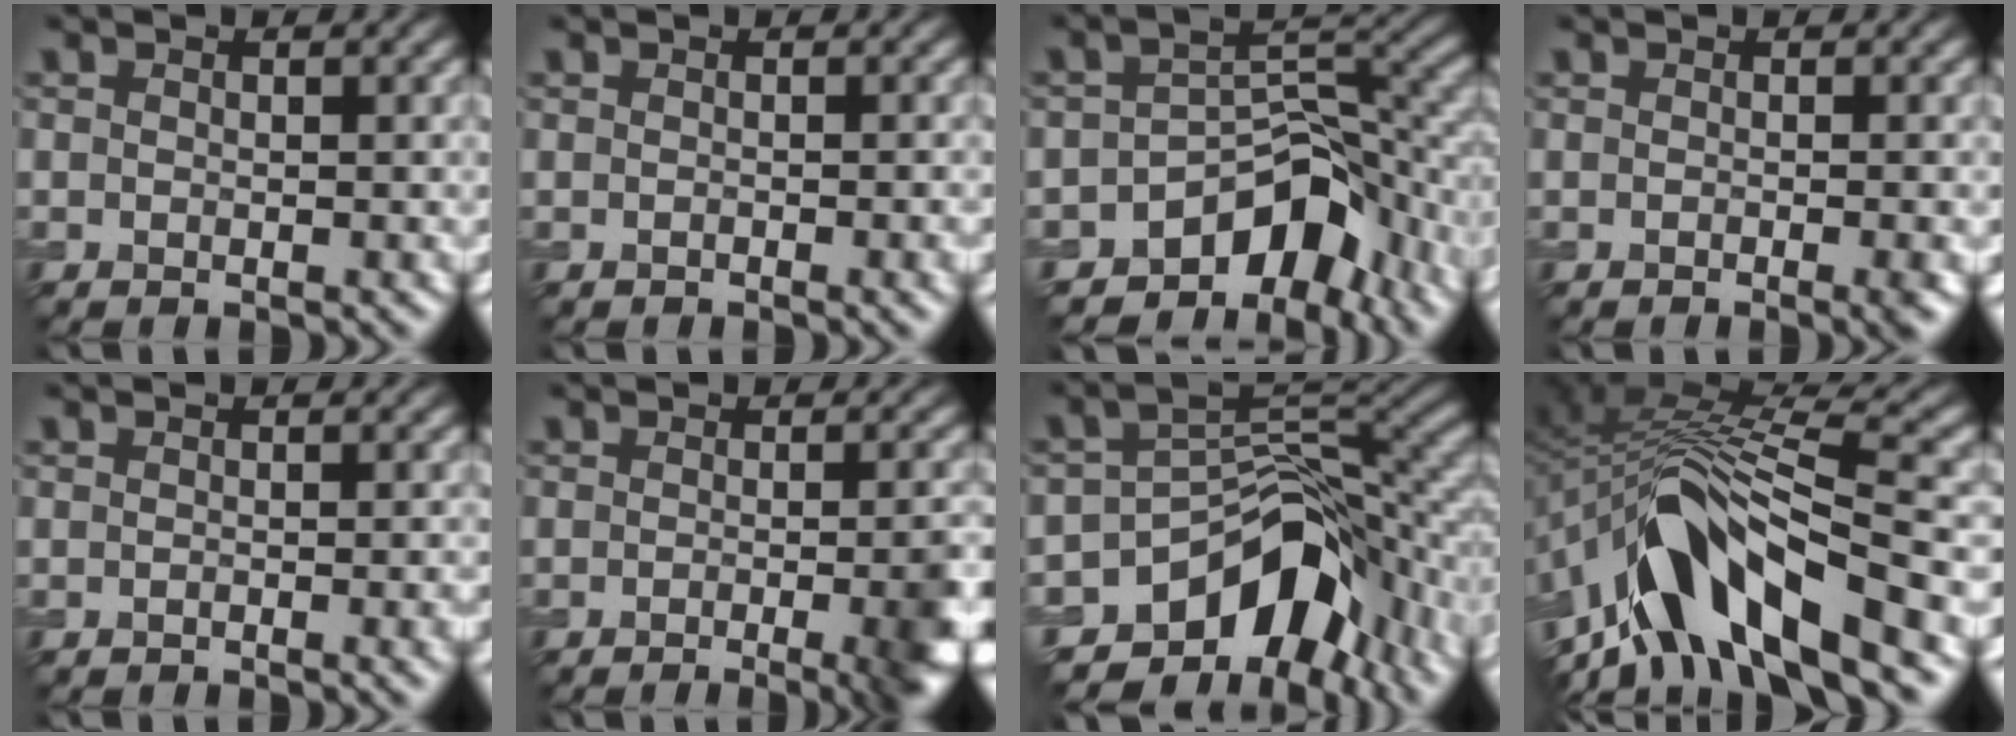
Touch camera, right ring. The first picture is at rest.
{"total": 1.5, "force": [-0.6, 0.5, 1.3], "torque": [-0.016, -0.001, -0.010]}
{"total": 8.9, "force": [-5.8, 4.6, 5.0], "torque": [-0.047, -0.001, -0.102]}
{"total": 1.8, "force": [-0.6, 0.4, 1.6], "torque": [-0.019, -0.003, -0.011]}
{"total": 2.0, "force": [-0.7, 0.6, 1.7], "torque": [-0.020, -0.002, -0.012]}
{"total": 5.7, "force": [-1.9, 1.7, 5.1], "torque": [-0.051, -0.005, -0.020]}
{"total": 11.7, "force": [-6.4, 6.5, 7.3], "torque": [-0.098, -0.006, -0.112]}
{"total": 10.8, "force": [-5.8, 3.8, 8.3], "torque": [-0.134, 0.016, -0.103]}